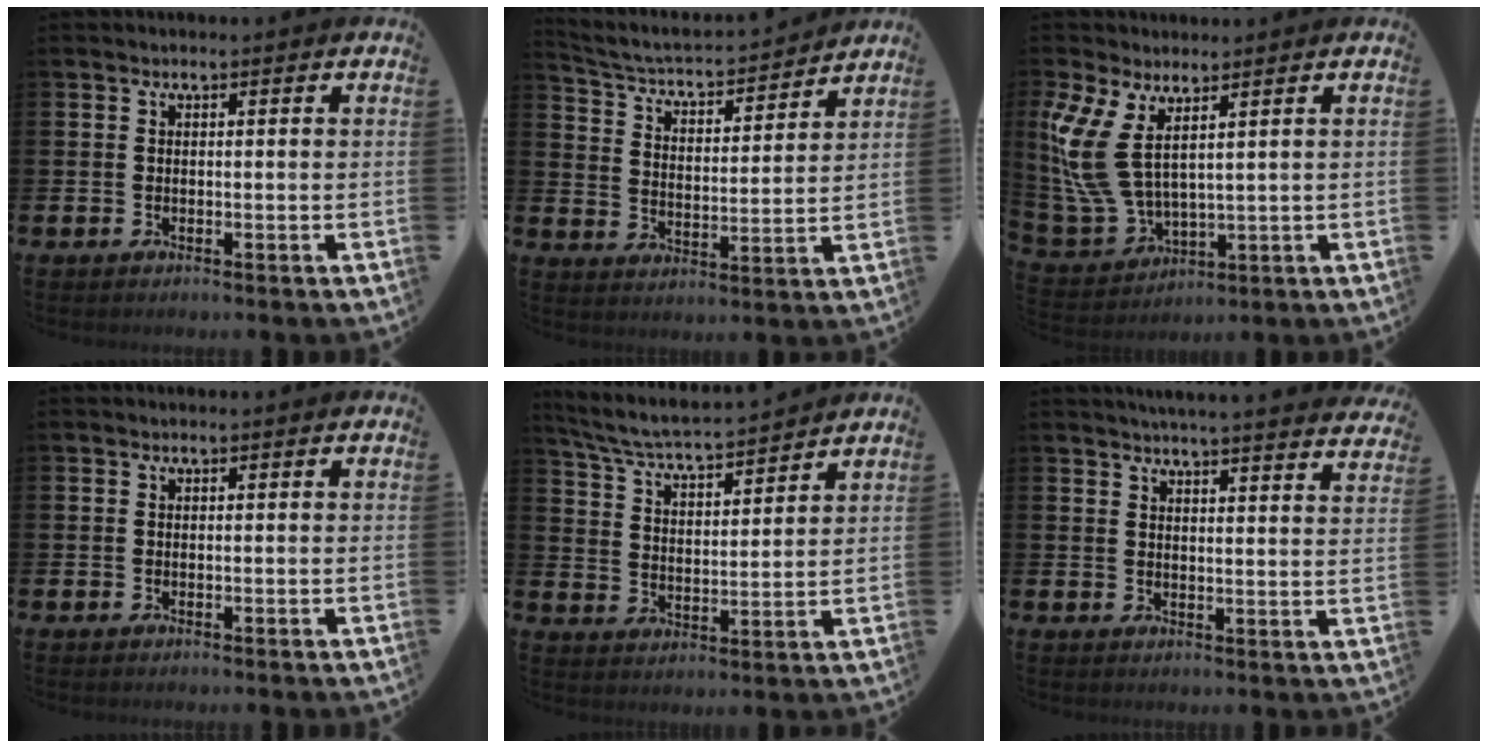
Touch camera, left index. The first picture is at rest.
{"total": 4.3, "force": [4.0, 1.0, 1.2], "torque": [-0.053, -0.039, 0.059]}
{"total": 8.8, "force": [4.1, 4.1, 6.7], "torque": [-0.171, -0.013, 0.076]}
{"total": 0.0}
{"total": 5.3, "force": [5.1, 0.2, 1.4], "torque": [-0.056, -0.041, 0.085]}
{"total": 4.5, "force": [4.4, -0.8, 0.7], "torque": [-0.014, -0.028, 0.075]}